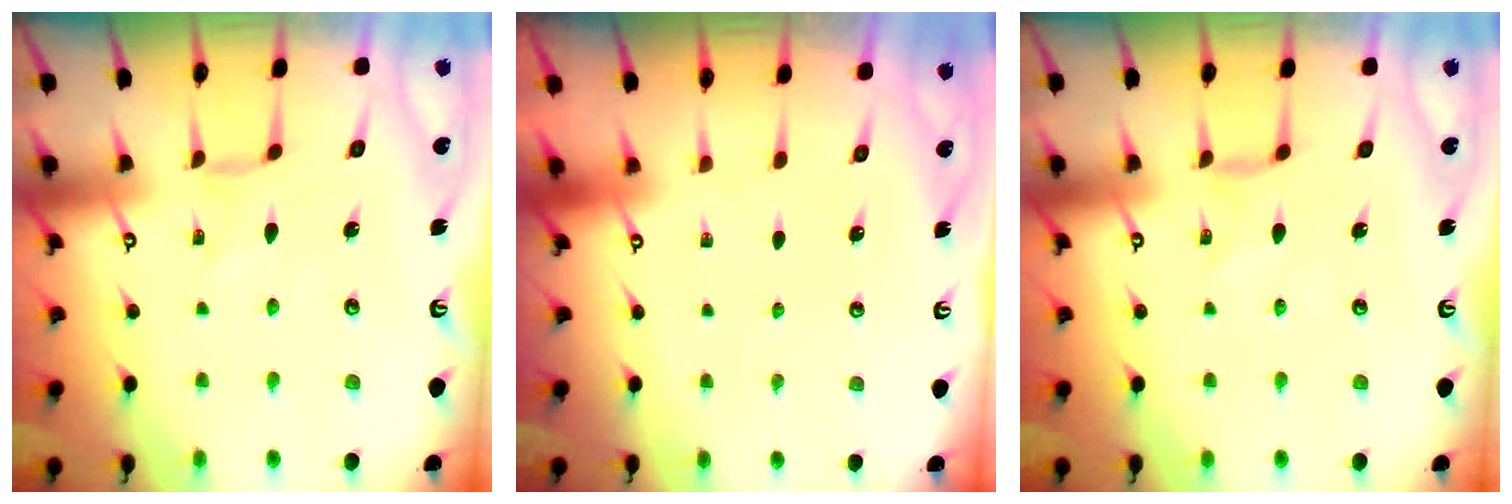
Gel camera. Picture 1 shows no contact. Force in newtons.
{"total": 0.0}
{"total": 1.6, "press": 1.5, "slide": 0.5}